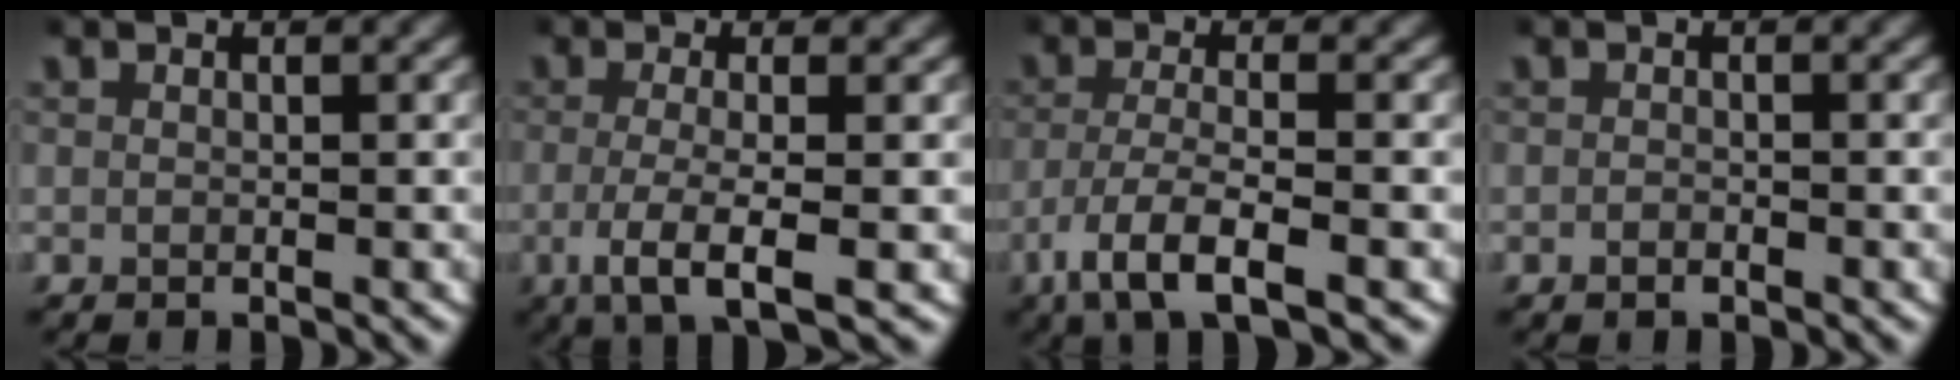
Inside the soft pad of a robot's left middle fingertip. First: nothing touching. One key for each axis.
{"total": 4.9, "fx": -1.6, "fy": 1.3, "fz": 4.4, "tx": -0.095, "ty": -0.019, "tz": -0.018}
{"total": 4.9, "fx": -2.5, "fy": 1.6, "fz": 4.0, "tx": -0.086, "ty": -0.016, "tz": -0.035}
{"total": 0.8, "fx": -0.6, "fy": 0.3, "fz": 0.3, "tx": -0.008, "ty": -0.004, "tz": -0.009}